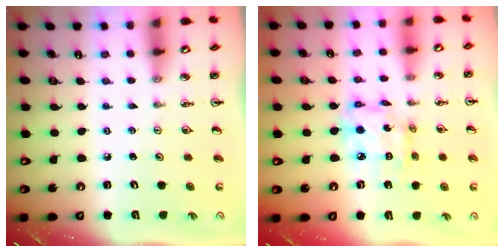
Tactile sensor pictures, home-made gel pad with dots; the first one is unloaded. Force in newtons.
{"total": 10.1, "press": 10.0, "slide": 0.9}